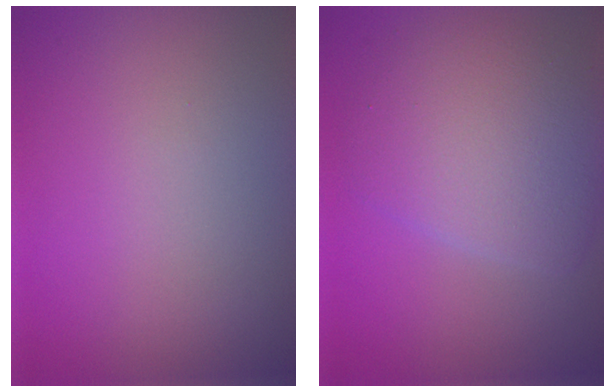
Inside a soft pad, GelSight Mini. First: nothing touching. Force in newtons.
{"total": 6.4, "press": 6.4, "slide": 0.2}